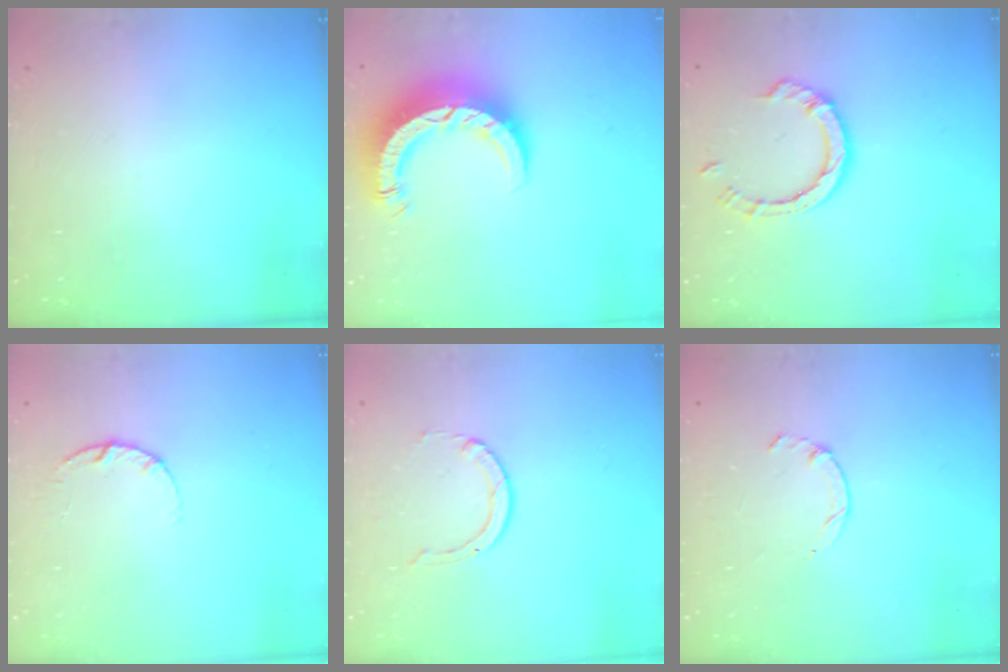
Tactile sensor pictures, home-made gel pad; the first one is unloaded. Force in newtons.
{"total": 10.0, "press": 10.0, "slide": 1.1}
{"total": 6.9, "press": 6.8, "slide": 0.8}
{"total": 3.6, "press": 3.5, "slide": 0.5}
{"total": 2.0, "press": 2.0, "slide": 0.2}
{"total": 1.3, "press": 1.2, "slide": 0.4}